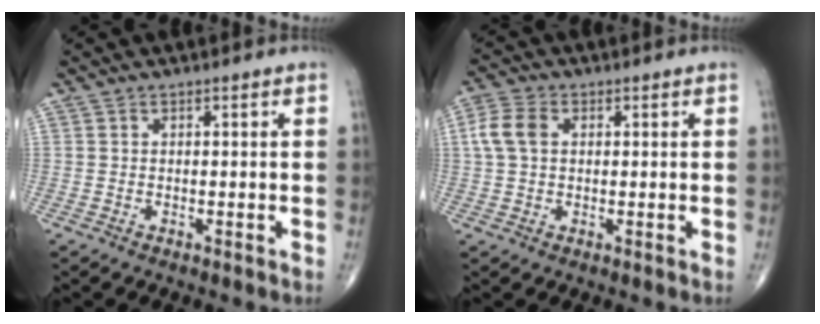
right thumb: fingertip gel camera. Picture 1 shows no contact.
{"total": 5.8, "force": [1.1, 4.0, 4.0], "torque": [-0.092, 0.013, 0.017]}